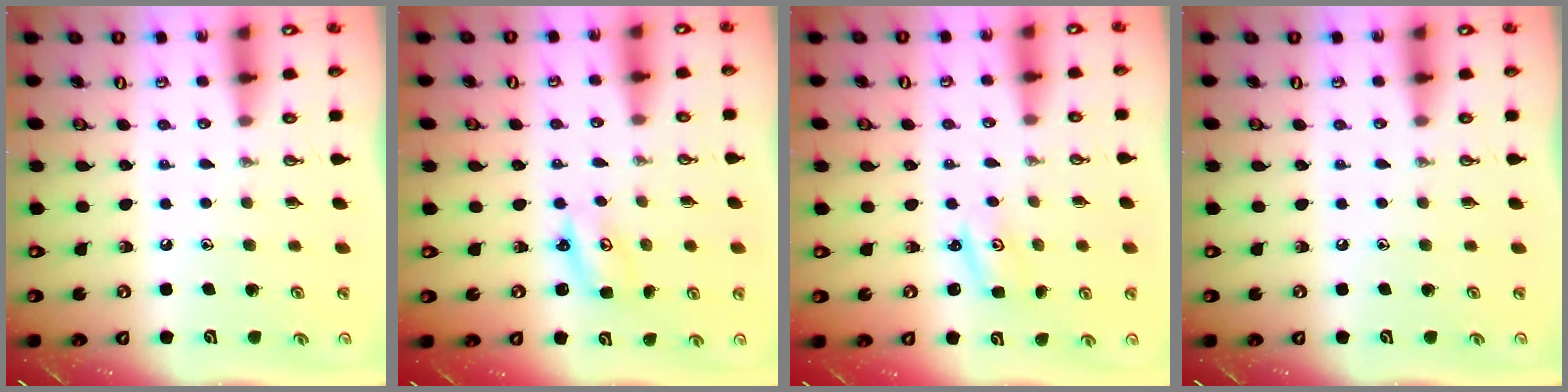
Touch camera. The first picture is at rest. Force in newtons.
{"total": 2.7, "press": 2.7, "slide": 0.2}
{"total": 2.1, "press": 2.1, "slide": 0.2}
{"total": 0.0}